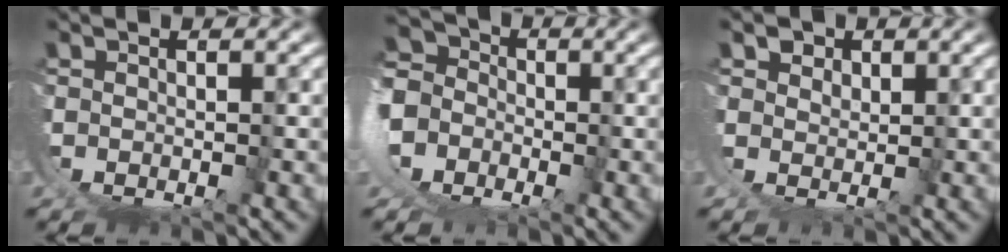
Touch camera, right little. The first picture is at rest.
{"total": 8.4, "force": [0.5, 7.3, 4.3], "torque": [-0.109, -0.012, -0.004]}
{"total": 2.0, "force": [1.7, 0.7, 0.7], "torque": [-0.020, -0.006, 0.039]}